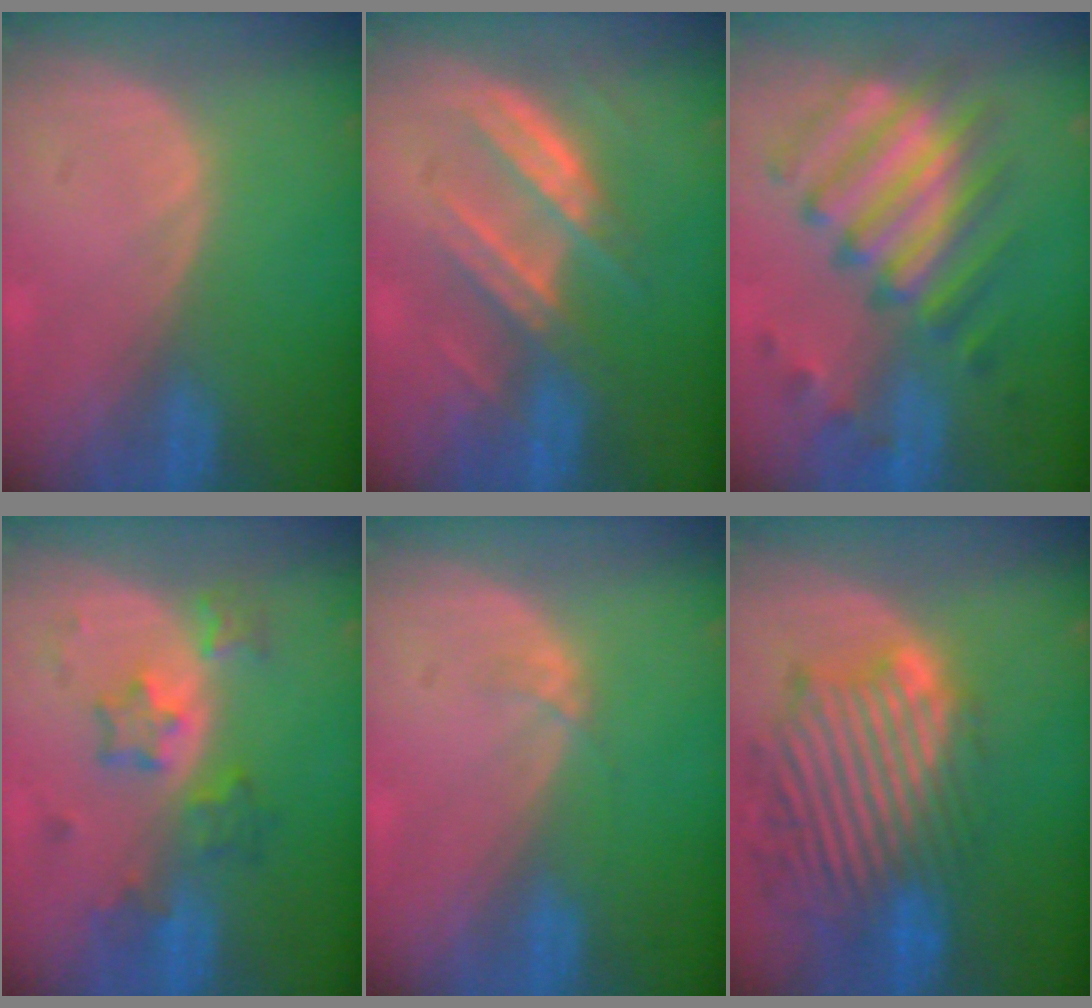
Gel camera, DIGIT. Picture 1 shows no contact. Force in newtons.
{"total": 7.0, "press": 6.9, "slide": 1.4}
{"total": 10.2, "press": 9.9, "slide": 2.6}
{"total": 6.1, "press": 5.8, "slide": 1.7}
{"total": 0.9, "press": 0.9, "slide": 0.1}
{"total": 13.3, "press": 11.7, "slide": 6.3}